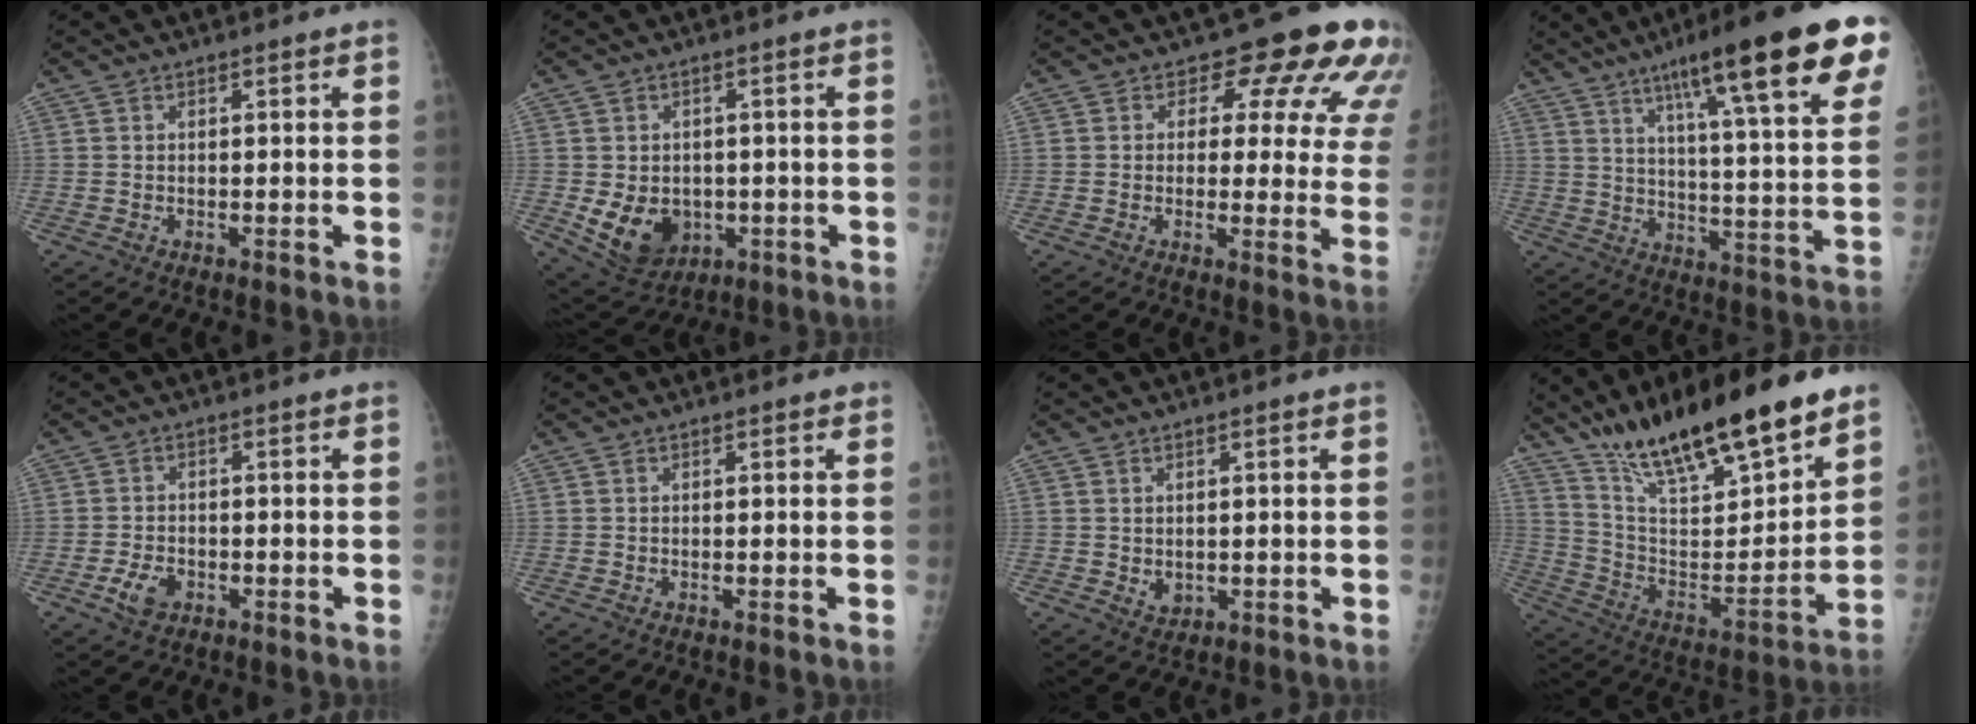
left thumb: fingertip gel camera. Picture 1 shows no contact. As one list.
[{"total": 9.8, "force": [-1.8, 7.8, 5.7], "torque": [-0.075, -0.002, -0.007]}, {"total": 13.6, "force": [8.2, 7.1, 8.3], "torque": [-0.044, -0.036, 0.071]}, {"total": 26.3, "force": [14.5, 4.4, 21.5], "torque": [-0.303, -0.029, 0.210]}, {"total": 3.9, "force": [-1.8, 2.5, 2.4], "torque": [-0.044, 0.007, -0.031]}, {"total": 0.0}, {"total": 2.0, "force": [0.1, 1.5, 1.3], "torque": [-0.015, -0.005, 0.011]}, {"total": 26.7, "force": [19.0, 6.9, 17.5], "torque": [-0.264, -0.065, 0.328]}]